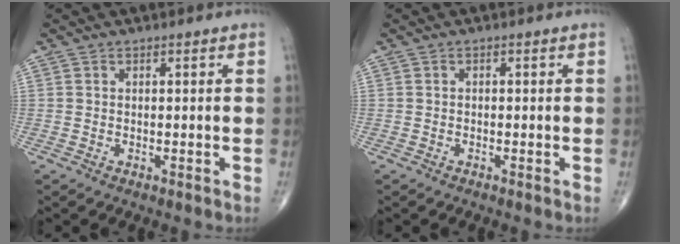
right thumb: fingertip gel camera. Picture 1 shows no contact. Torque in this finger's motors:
{"motor_torque": [-0.03, 0.02, -0.05, 0.07, -0.01]}